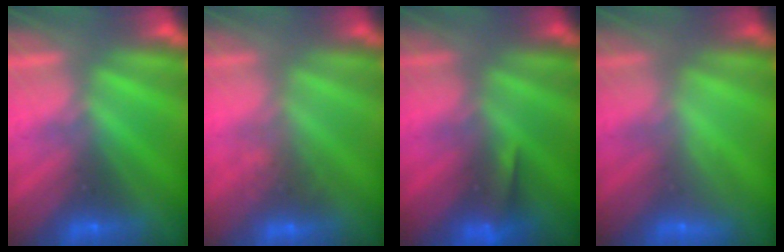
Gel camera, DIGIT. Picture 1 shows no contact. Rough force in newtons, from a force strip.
{"total": 2.8}
{"total": 4.8}
{"total": 2.3}